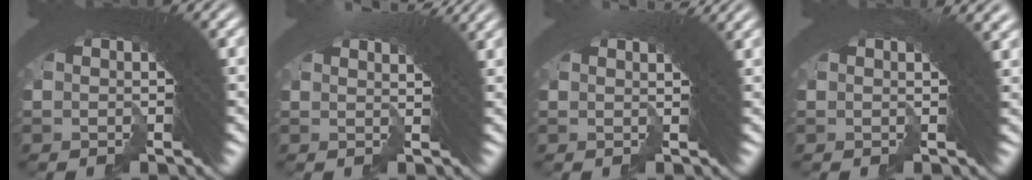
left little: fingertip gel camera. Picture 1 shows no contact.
{"total": 3.3, "force": [2.7, -1.3, 1.4], "torque": [-0.022, 0.019, 0.043]}
{"total": 2.4, "force": [1.7, -1.4, 1.0], "torque": [-0.018, 0.016, 0.026]}
{"total": 2.1, "force": [1.0, -0.2, 1.8], "torque": [-0.025, 0.014, 0.011]}